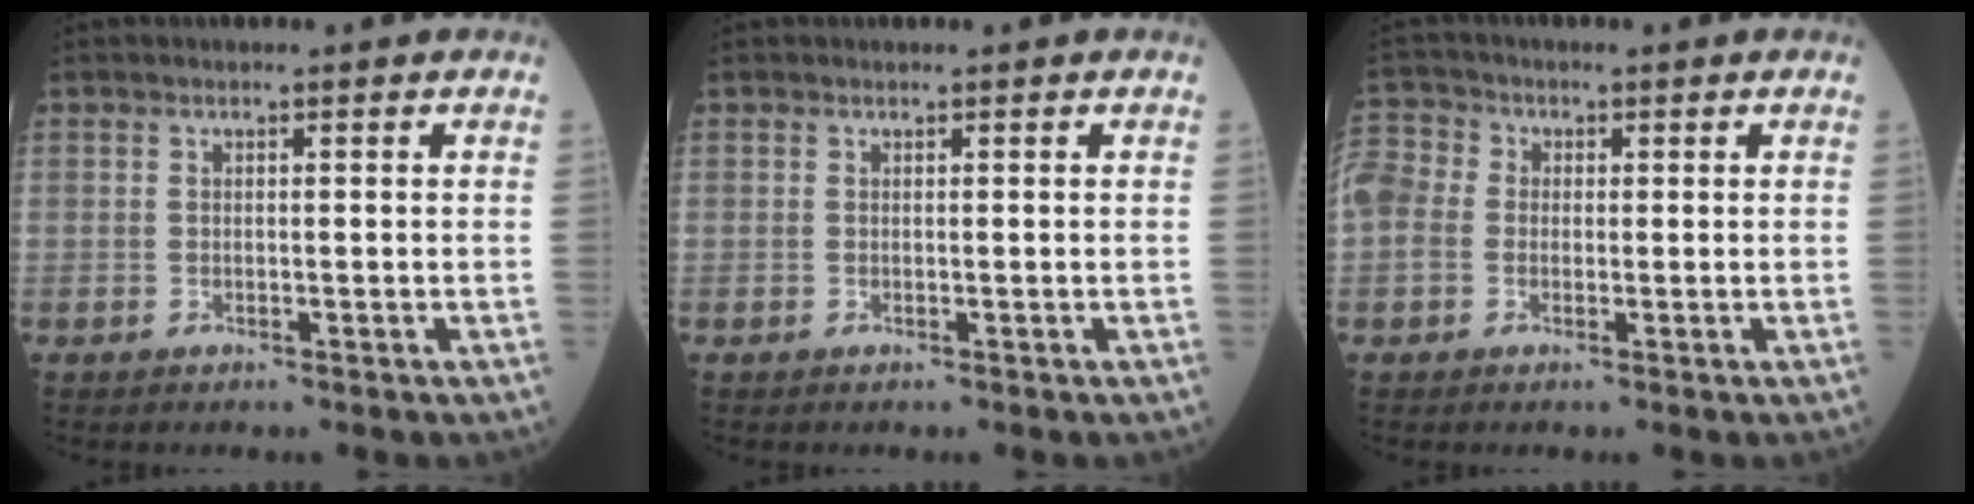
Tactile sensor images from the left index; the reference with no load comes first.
{"total": 0.0}
{"total": 12.1, "force": [0.8, 10.7, 5.5], "torque": [-0.177, 0.043, 0.015]}